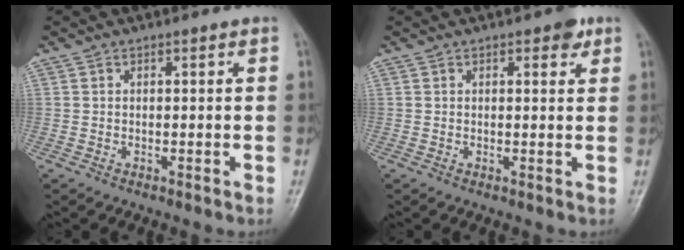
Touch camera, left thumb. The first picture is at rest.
{"total": 2.8, "force": [1.5, 1.2, 2.0], "torque": [-0.014, -0.003, 0.015]}